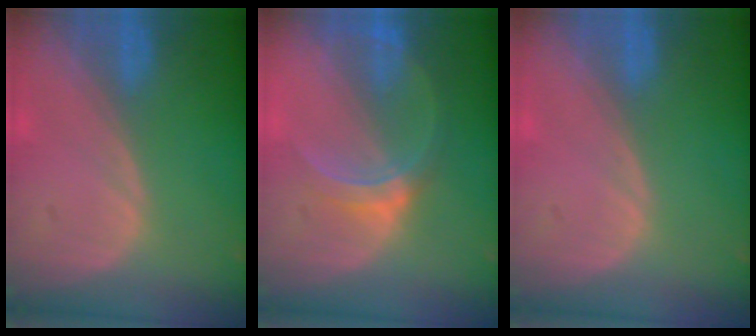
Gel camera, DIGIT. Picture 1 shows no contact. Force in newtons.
{"total": 6.2, "press": 5.7, "slide": 2.4}
{"total": 0.0}